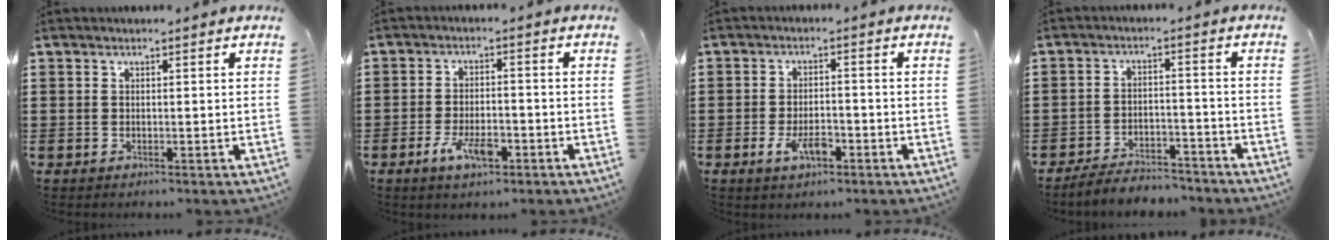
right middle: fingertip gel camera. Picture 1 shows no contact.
{"total": 5.4, "force": [-2.9, 2.1, 4.1], "torque": [-0.085, 0.003, -0.056]}
{"total": 4.5, "force": [-2.1, 1.8, 3.5], "torque": [-0.071, 0.001, -0.041]}
{"total": 4.6, "force": [-4.5, 0.7, 0.6], "torque": [-0.011, 0.009, -0.092]}